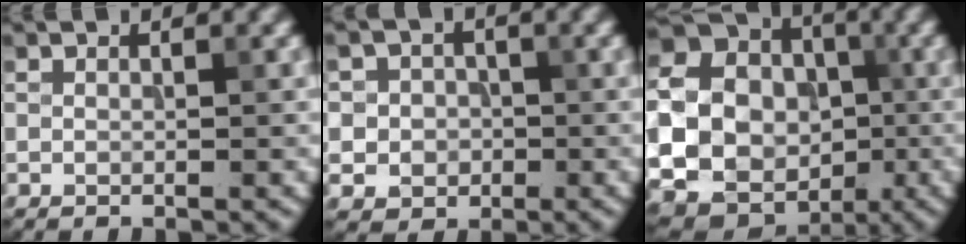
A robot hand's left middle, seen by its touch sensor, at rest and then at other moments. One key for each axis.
{"total": 3.7, "fx": -0.3, "fy": 3.6, "fz": 1.0, "tx": -0.001, "ty": 0.012, "tz": -0.017}
{"total": 22.4, "fx": -2.5, "fy": 21.1, "fz": 7.3, "tx": -0.181, "ty": -0.007, "tz": -0.084}